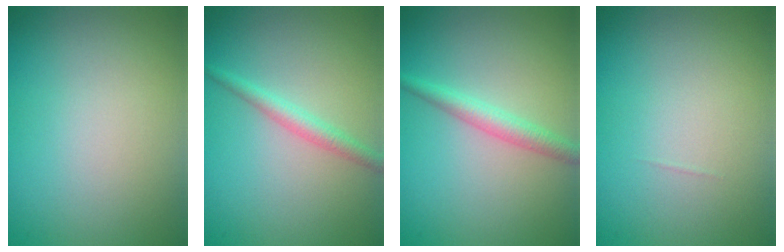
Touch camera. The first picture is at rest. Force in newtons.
{"total": 1.9, "press": 1.9, "slide": 0.0}
{"total": 2.3, "press": 2.3, "slide": 0.0}
{"total": 0.0}